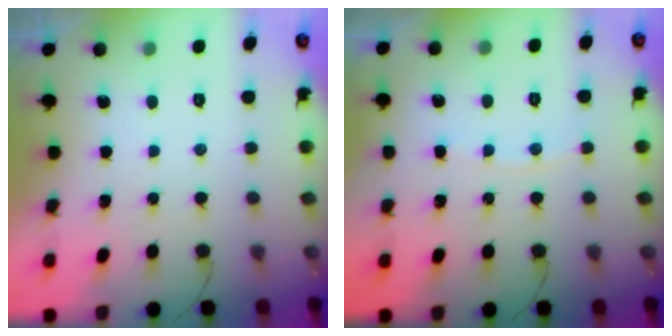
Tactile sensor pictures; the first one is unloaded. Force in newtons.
{"total": 2.9, "press": 2.8, "slide": 0.4}